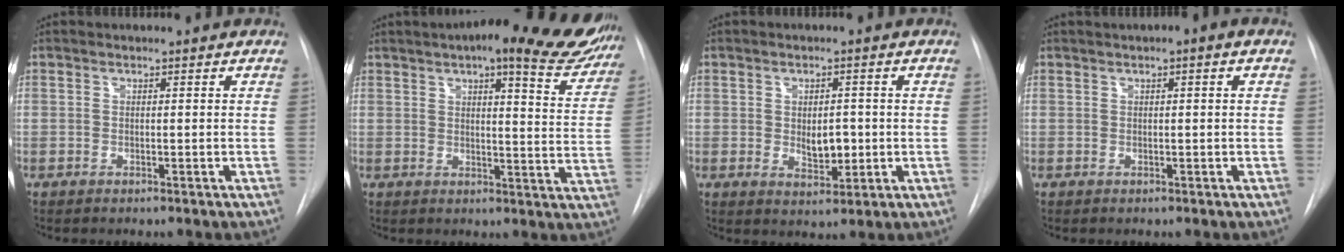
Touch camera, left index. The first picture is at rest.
{"total": 20.7, "force": [16.0, 4.7, 12.3], "torque": [-0.156, -0.009, 0.183]}
{"total": 4.2, "force": [-0.1, 2.4, 3.5], "torque": [-0.047, -0.004, 0.007]}
{"total": 1.9, "force": [0.7, 0.2, 1.8], "torque": [-0.029, 0.009, 0.008]}